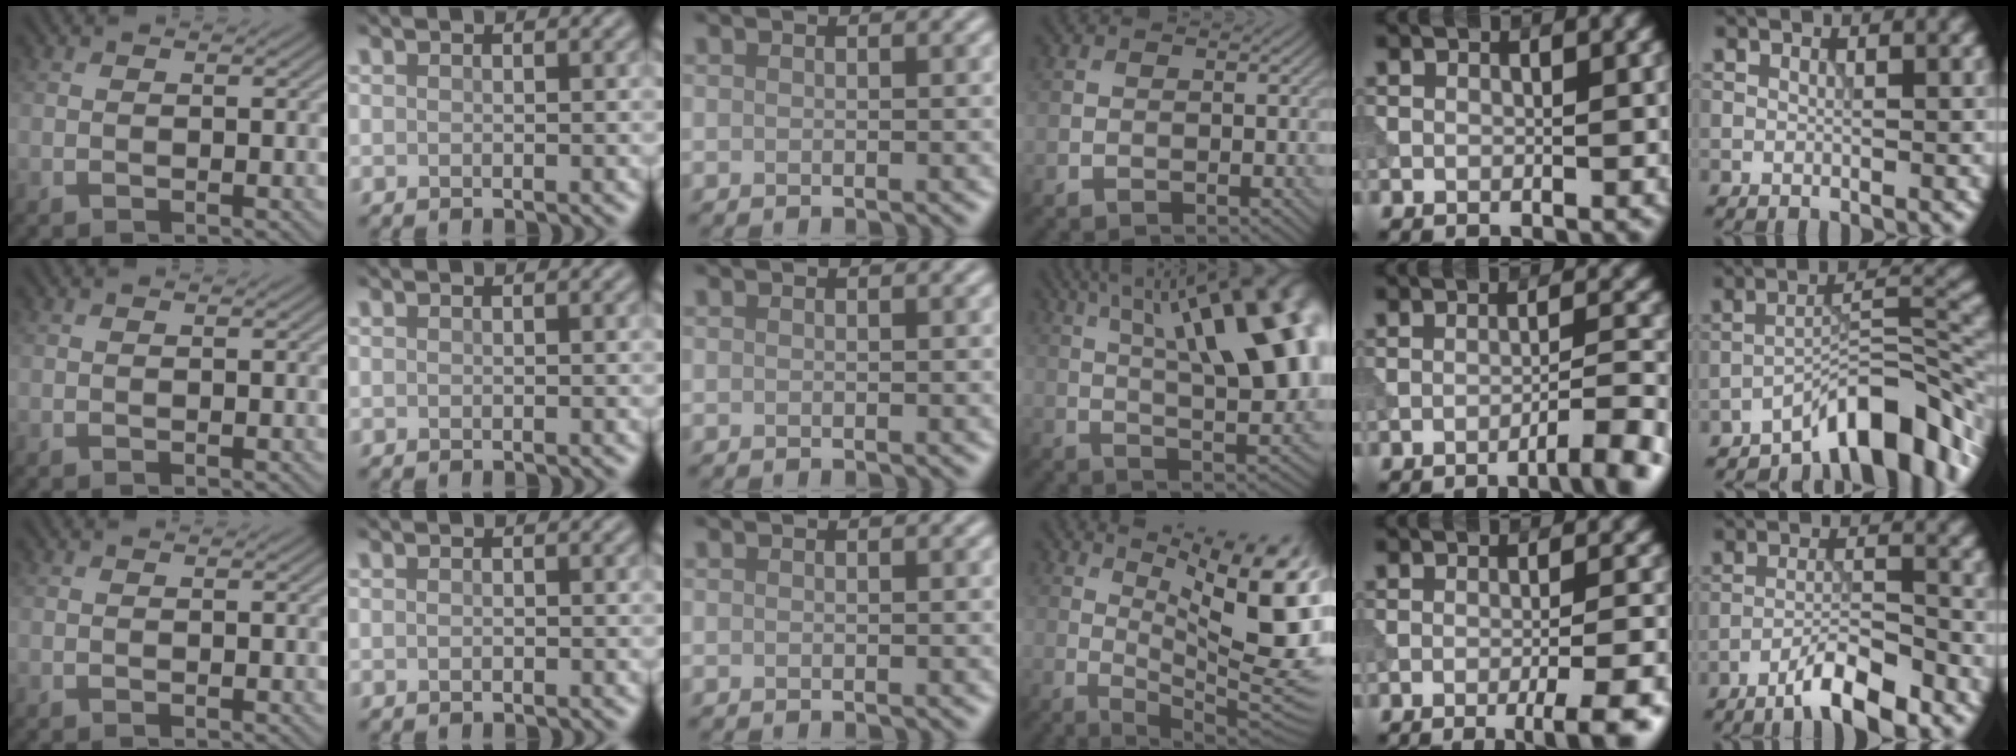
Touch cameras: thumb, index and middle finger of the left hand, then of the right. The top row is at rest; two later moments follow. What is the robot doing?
{"motion": "dispense", "object": "syringe"}